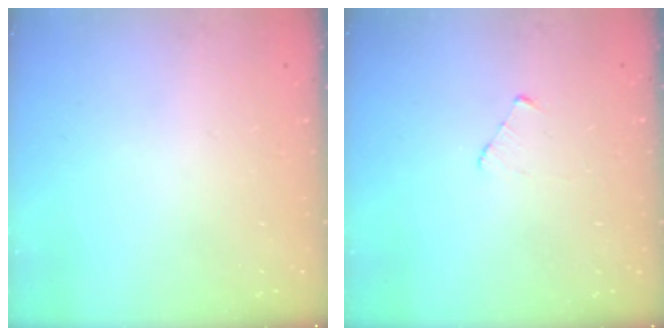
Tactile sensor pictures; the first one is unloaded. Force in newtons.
{"total": 2.5, "press": 2.5, "slide": 0.3}